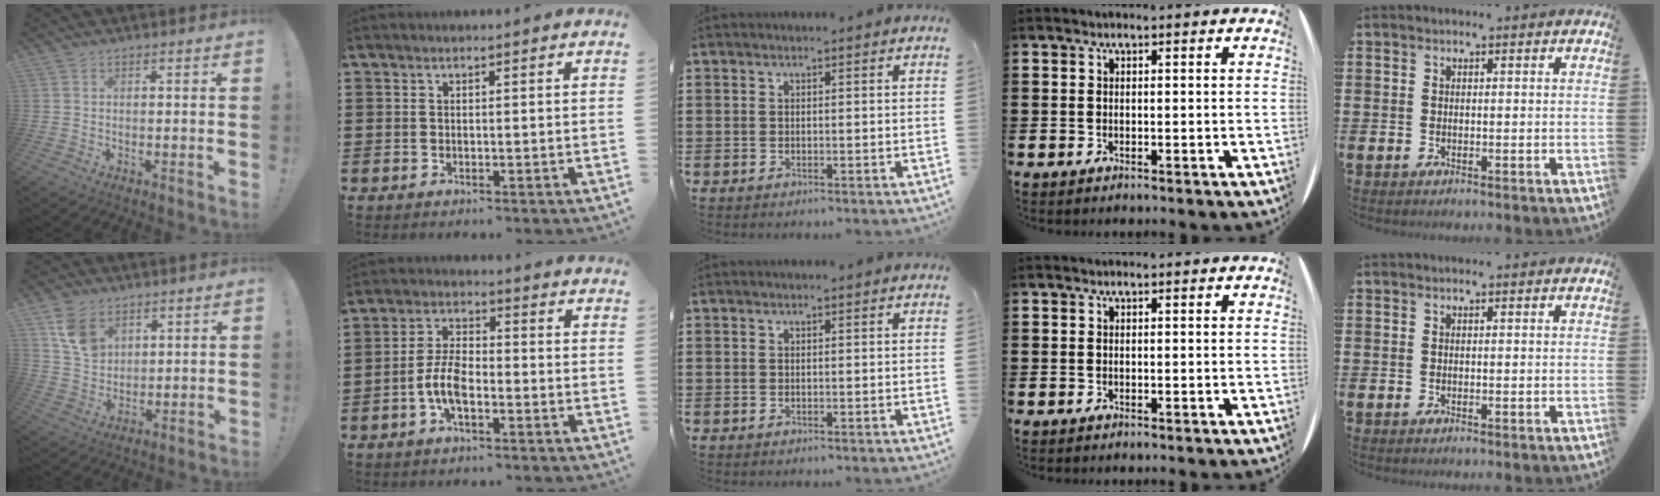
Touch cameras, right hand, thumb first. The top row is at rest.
{"thumb": {"total": 9.7, "force": [5.3, 6.8, 4.3], "torque": [-0.063, -0.022, 0.105]}, "index": {"total": 6.3, "force": [-2.3, 2.8, 5.2], "torque": [-0.130, -0.003, -0.054]}}